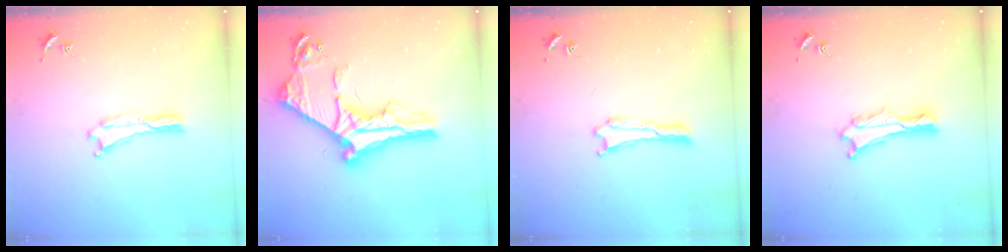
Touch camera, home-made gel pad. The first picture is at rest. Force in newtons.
{"total": 11.5, "press": 11.5, "slide": 1.2}
{"total": 0.0}
{"total": 1.5, "press": 1.4, "slide": 0.2}